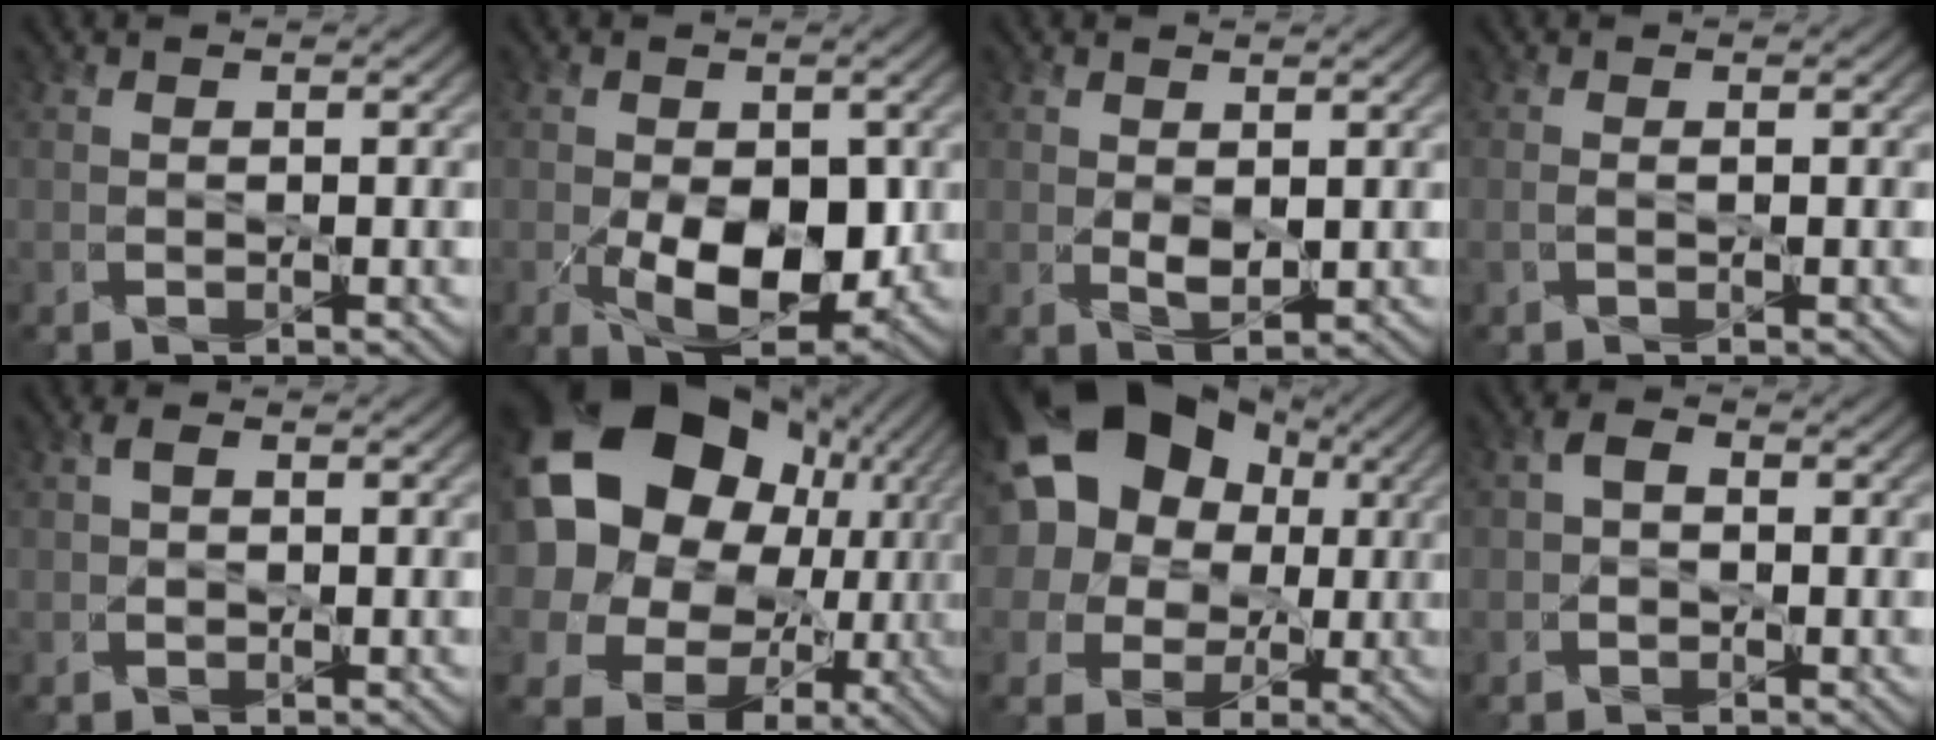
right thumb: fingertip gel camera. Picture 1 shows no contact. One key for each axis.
{"total": 9.0, "fx": -1.8, "fy": 5.3, "fz": 7.1, "tx": -0.128, "ty": -0.024, "tz": -0.019}
{"total": 1.8, "fx": 0.6, "fy": 1.1, "fz": 1.3, "tx": -0.031, "ty": -0.005, "tz": 0.017}
{"total": 0.5, "fx": -0.1, "fy": -0.1, "fz": 0.5, "tx": -0.015, "ty": 0.002, "tz": -0.002}
{"total": 0.9, "fx": 0.3, "fy": 0.7, "fz": 0.5, "tx": -0.012, "ty": 0.006, "tz": 0.002}
{"total": 24.1, "fx": 6.6, "fy": 19.7, "fz": 12.1, "tx": -0.316, "ty": 0.000, "tz": 0.128}
{"total": 20.9, "fx": 6.6, "fy": 17.2, "fz": 10.0, "tx": -0.238, "ty": 0.057, "tz": 0.090}
{"total": 1.7, "fx": -0.2, "fy": 1.5, "fz": 0.8, "tx": -0.018, "ty": 0.008, "tz": -0.012}